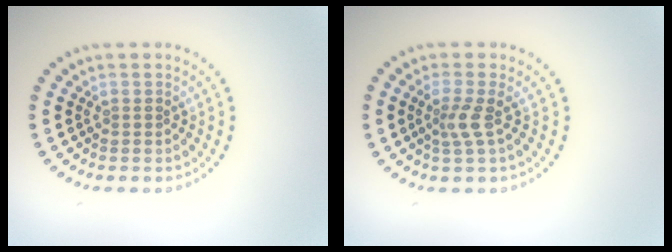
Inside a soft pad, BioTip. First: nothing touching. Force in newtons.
{"total": 2.0, "press": 1.3, "slide": 1.5}